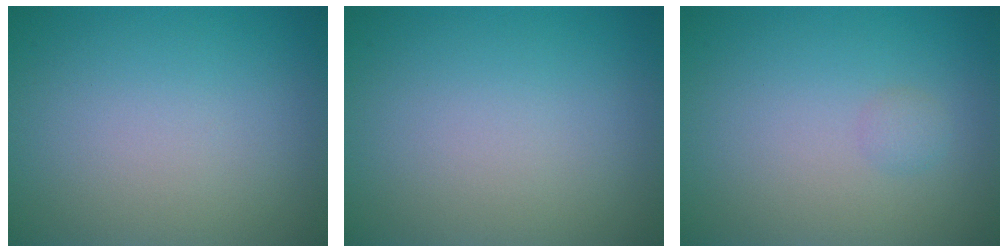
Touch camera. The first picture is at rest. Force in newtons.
{"total": 0.0}
{"total": 0.8, "press": 0.8, "slide": 0.1}